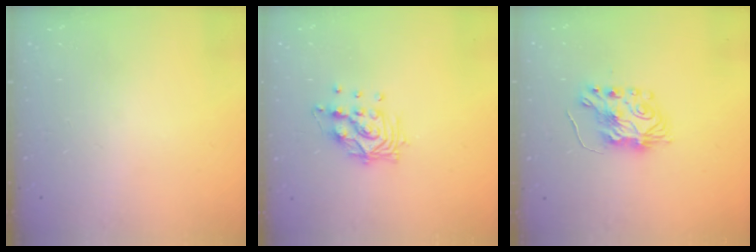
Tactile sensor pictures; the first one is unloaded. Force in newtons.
{"total": 10.8, "press": 10.8, "slide": 0.7}
{"total": 7.5, "press": 7.5, "slide": 0.6}